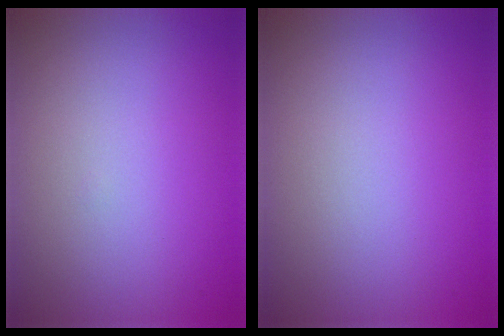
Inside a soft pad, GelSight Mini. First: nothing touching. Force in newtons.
{"total": 0.0}